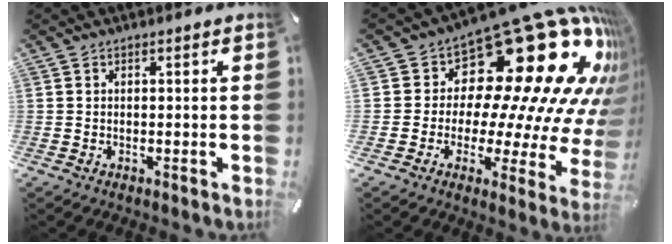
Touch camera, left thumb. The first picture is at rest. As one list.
[{"total": 24.0, "force": [13.5, 12.4, 15.4], "torque": [-0.177, -0.147, 0.237]}]